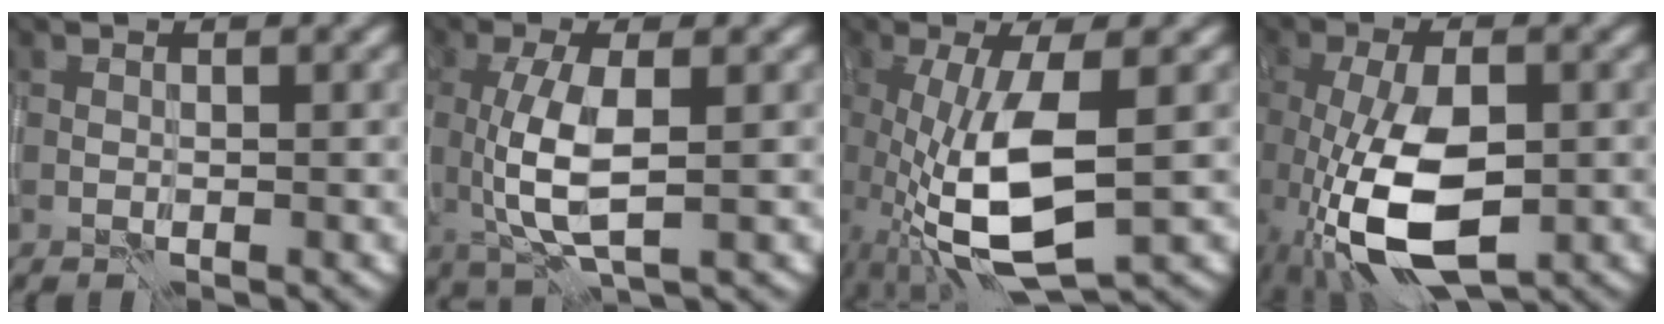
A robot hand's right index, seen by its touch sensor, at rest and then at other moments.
{"total": 5.6, "force": [-0.2, 1.9, 5.2], "torque": [-0.120, -0.007, 0.000]}
{"total": 8.9, "force": [-1.4, 2.9, 8.3], "torque": [-0.175, -0.017, -0.022]}
{"total": 9.1, "force": [-2.7, 3.8, 7.8], "torque": [-0.171, -0.012, -0.047]}